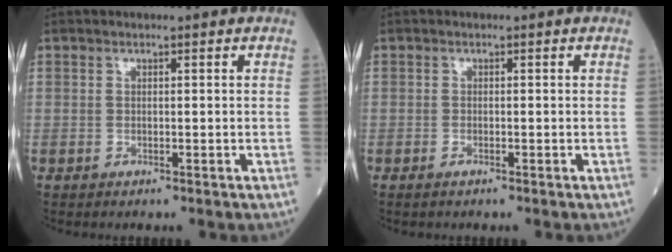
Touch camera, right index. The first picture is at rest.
{"total": 0.6, "force": [-0.4, 0.1, 0.4], "torque": [-0.007, 0.000, -0.007]}